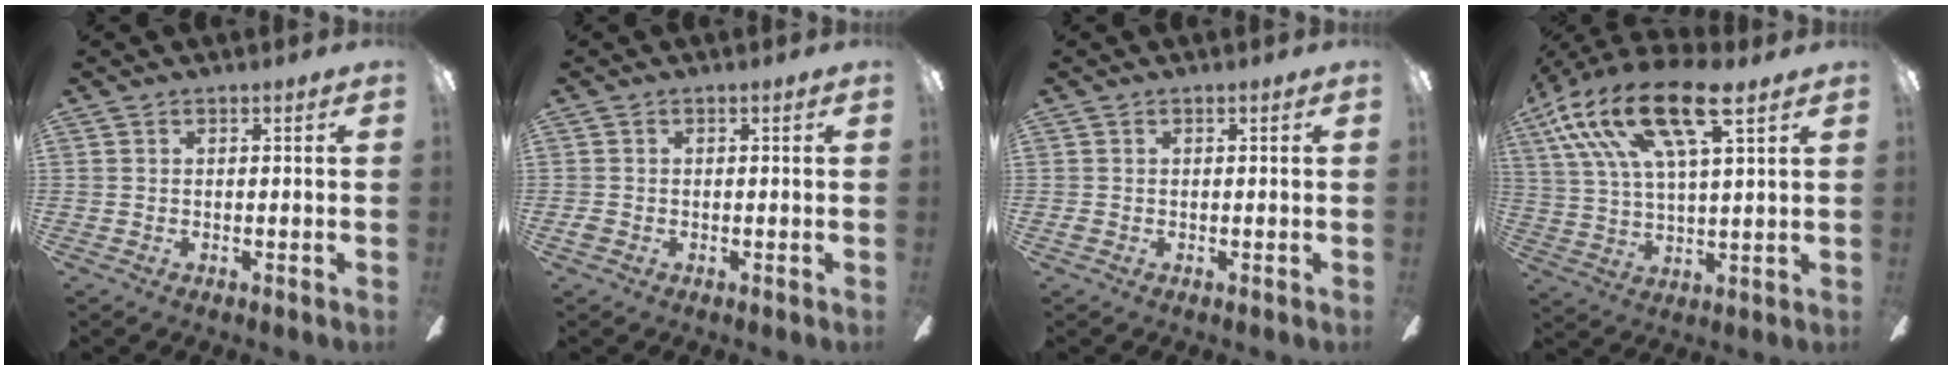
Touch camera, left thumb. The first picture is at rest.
{"total": 1.4, "force": [-0.7, 1.0, 0.8], "torque": [-0.012, 0.004, -0.012]}
{"total": 0.8, "force": [-0.2, 0.6, 0.5], "torque": [-0.008, 0.004, -0.006]}
{"total": 19.7, "force": [12.0, 6.5, 14.3], "torque": [-0.281, -0.050, 0.201]}